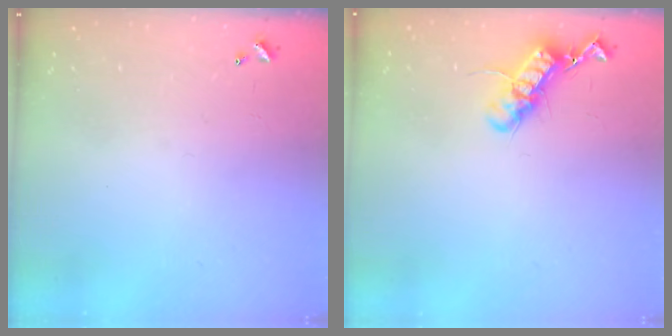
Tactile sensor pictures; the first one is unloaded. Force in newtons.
{"total": 13.8, "press": 13.8, "slide": 0.4}